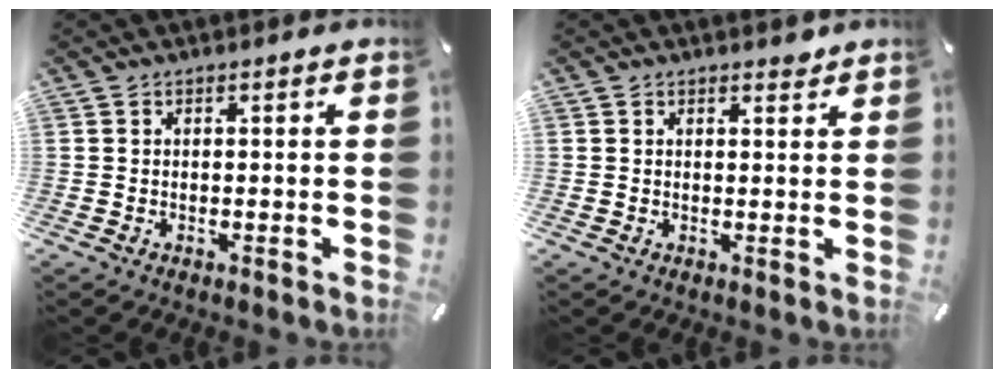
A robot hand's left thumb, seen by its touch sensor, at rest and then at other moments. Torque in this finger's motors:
{"motor_torque": [-0.10, 0.03, -0.51, 0.05, -0.04]}